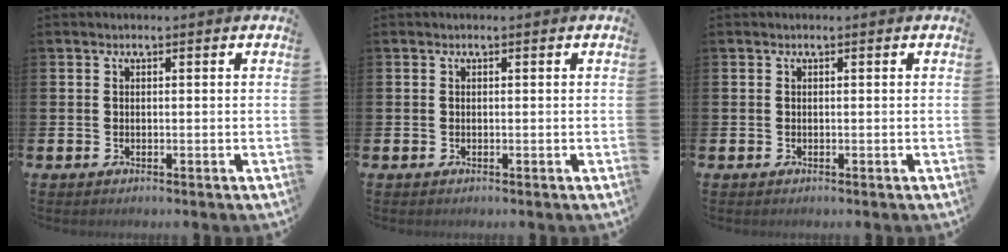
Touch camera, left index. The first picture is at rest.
{"total": 0.0}
{"total": 0.0}